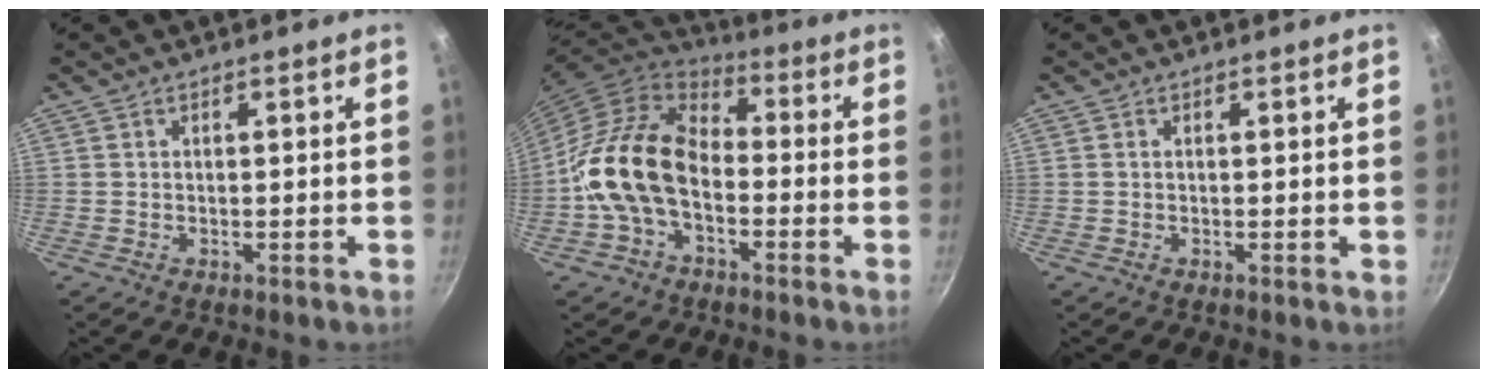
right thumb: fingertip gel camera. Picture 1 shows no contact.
{"total": 15.3, "force": [-3.2, 10.2, 10.9], "torque": [-0.175, 0.043, -0.075]}
{"total": 0.0}